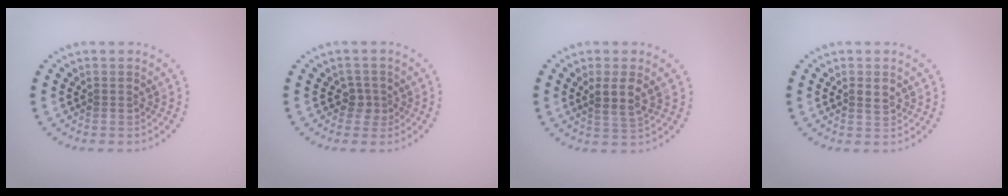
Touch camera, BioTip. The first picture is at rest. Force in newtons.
{"total": 1.5, "press": 1.0, "slide": 1.1}
{"total": 2.3, "press": 2.1, "slide": 1.1}
{"total": 1.3, "press": 1.3, "slide": 0.1}